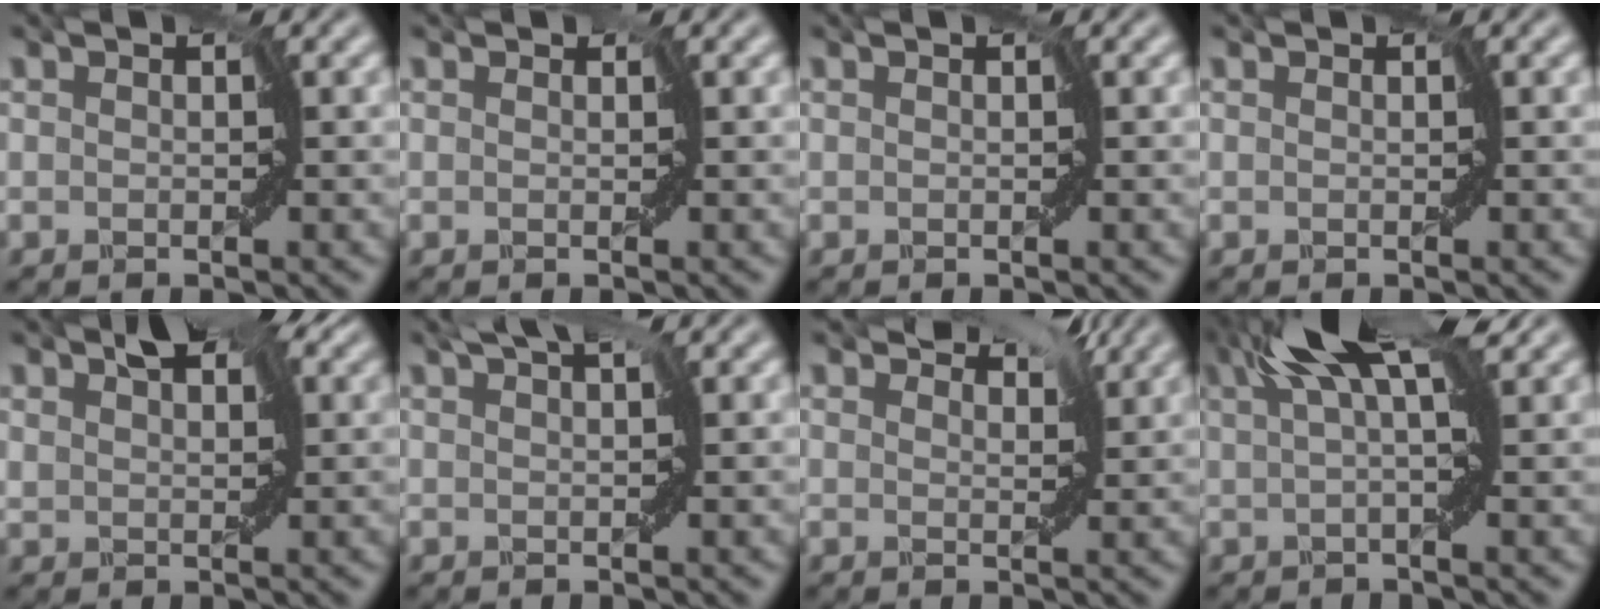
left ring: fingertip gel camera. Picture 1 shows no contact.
{"total": 0.0}
{"total": 0.0}
{"total": 0.0}
{"total": 3.8, "force": [2.4, 1.8, 2.3], "torque": [-0.035, 0.004, 0.035]}
{"total": 2.0, "force": [1.3, 0.4, 1.4], "torque": [-0.023, 0.006, 0.017]}
{"total": 3.0, "force": [2.5, 1.1, 1.3], "torque": [-0.024, 0.006, 0.026]}
{"total": 7.1, "force": [3.7, 1.0, 6.0], "torque": [-0.101, 0.017, 0.059]}